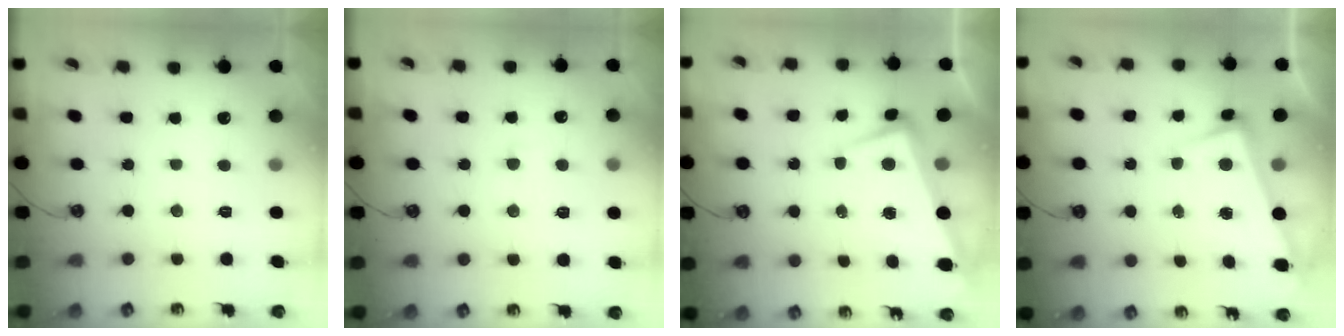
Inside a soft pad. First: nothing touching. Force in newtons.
{"total": 2.8, "press": 2.6, "slide": 1.2}
{"total": 0.8, "press": 0.1, "slide": 0.8}
{"total": 3.3, "press": 3.2, "slide": 1.0}